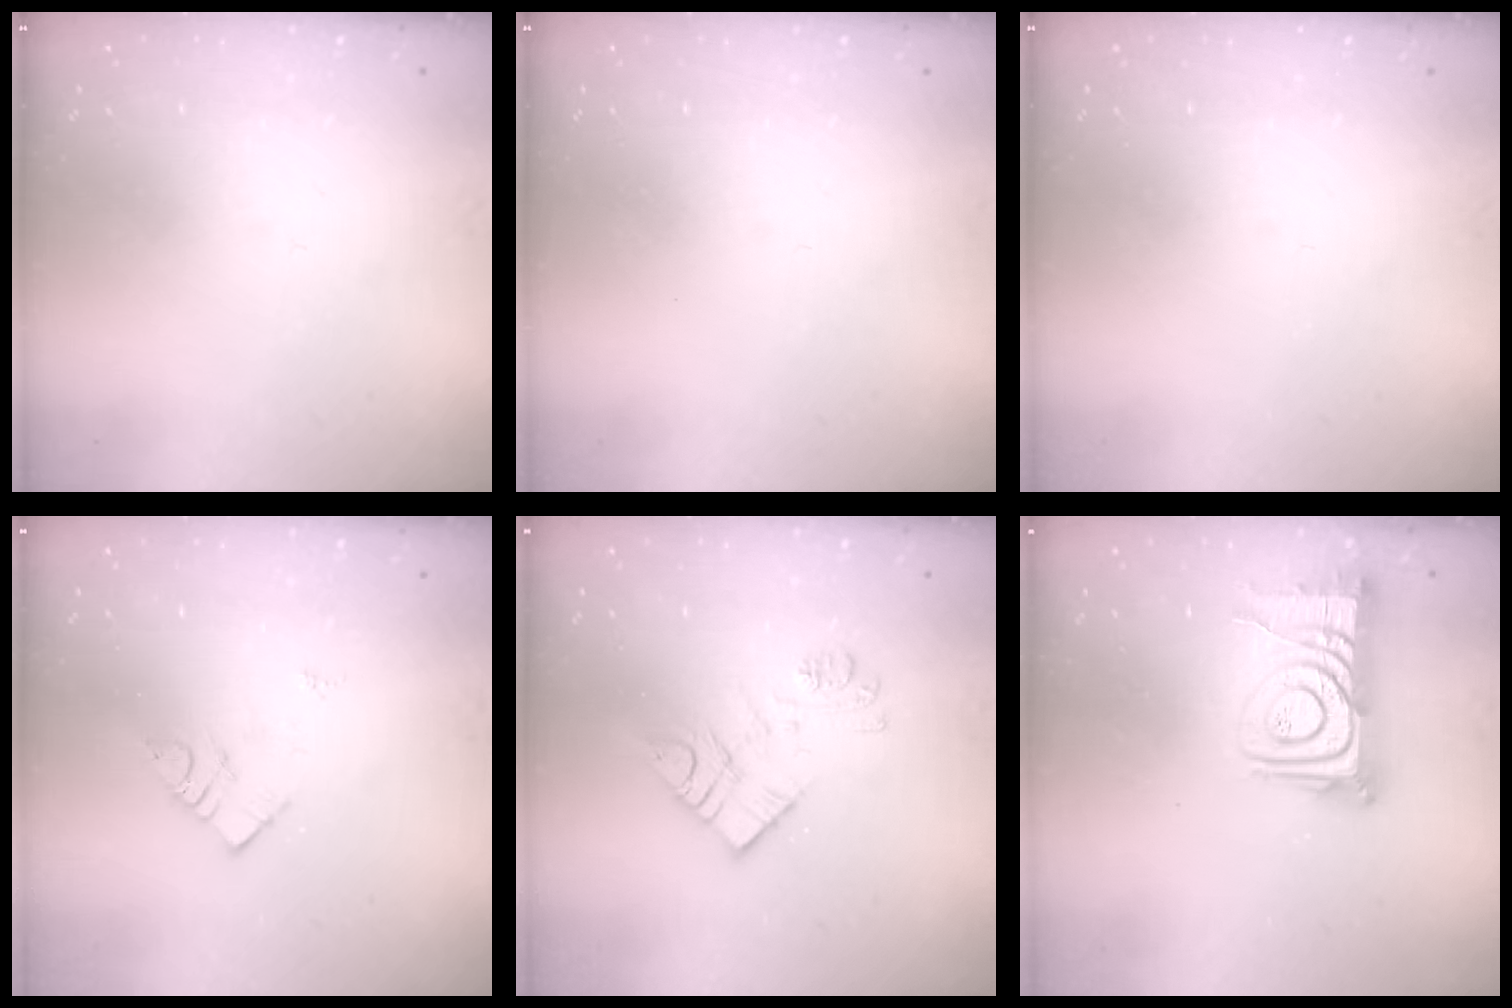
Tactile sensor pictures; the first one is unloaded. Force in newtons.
{"total": 0.0}
{"total": 0.0}
{"total": 6.9, "press": 6.9, "slide": 0.2}
{"total": 10.8, "press": 10.8, "slide": 0.8}
{"total": 13.7, "press": 13.6, "slide": 1.1}